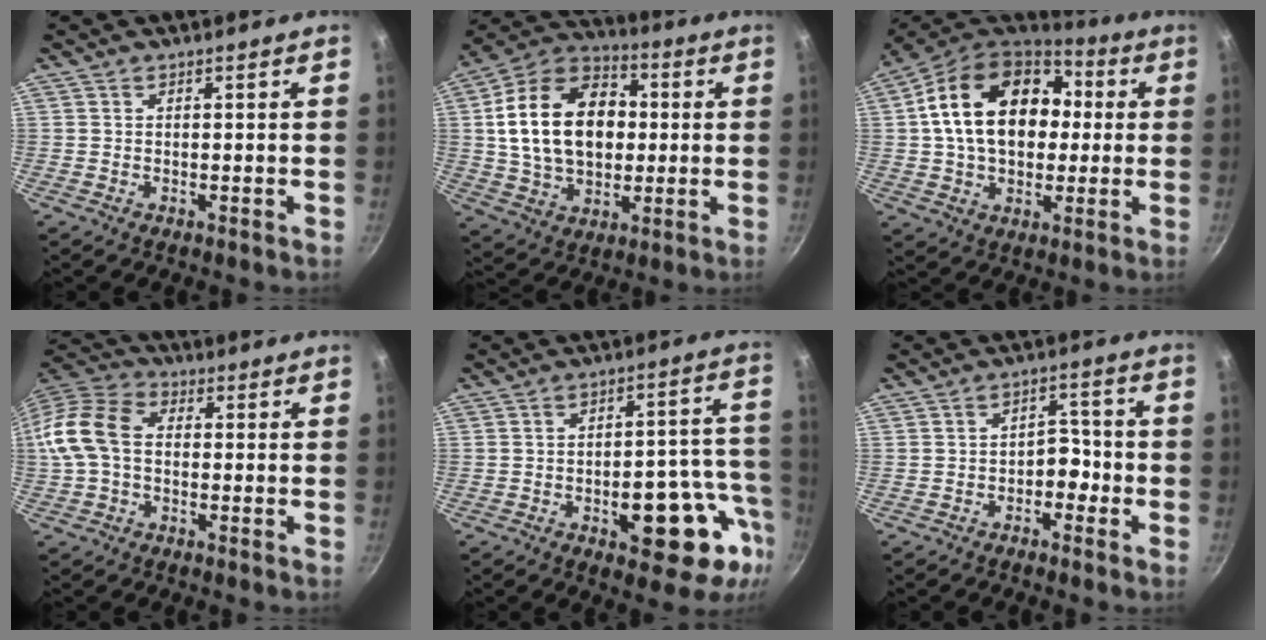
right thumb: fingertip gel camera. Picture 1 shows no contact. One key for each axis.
{"total": 21.4, "fx": 1.8, "fy": 15.0, "fz": 15.1, "tx": -0.235, "ty": 0.025, "tz": 0.026}
{"total": 21.8, "fx": 3.2, "fy": 15.3, "fz": 15.1, "tx": -0.230, "ty": 0.030, "tz": 0.047}
{"total": 12.0, "fx": 0.0, "fy": 8.4, "fz": 8.6, "tx": -0.153, "ty": 0.033, "tz": -0.019}
{"total": 17.1, "fx": -6.3, "fy": 8.0, "fz": 13.7, "tx": -0.123, "ty": 0.042, "tz": -0.079}
{"total": 4.3, "fx": -2.0, "fy": 2.8, "fz": 2.6, "tx": -0.001, "ty": 0.032, "tz": -0.033}